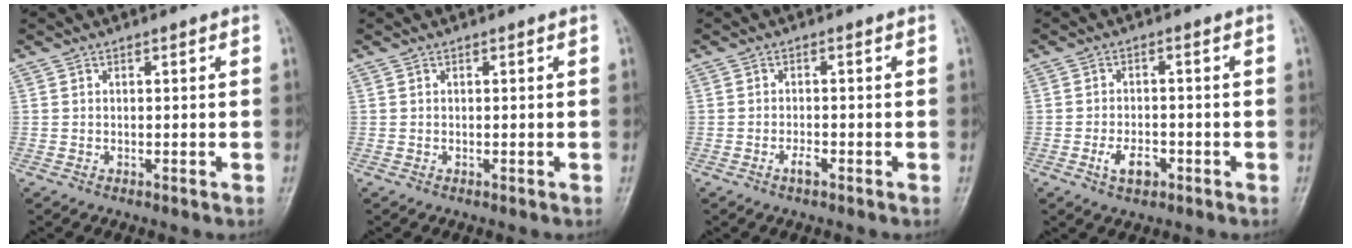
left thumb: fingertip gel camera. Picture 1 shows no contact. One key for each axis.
{"total": 0.0}
{"total": 1.9, "fx": -1.1, "fy": 0.7, "fz": 1.4, "tx": -0.027, "ty": 0.005, "tz": -0.020}
{"total": 4.3, "fx": -1.9, "fy": 2.4, "fz": 3.0, "tx": -0.049, "ty": 0.010, "tz": -0.032}